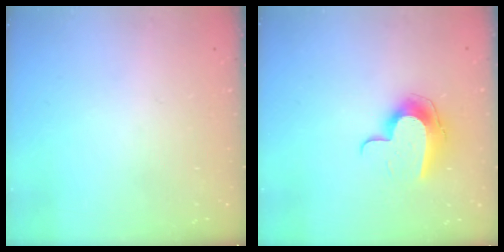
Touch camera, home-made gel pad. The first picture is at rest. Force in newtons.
{"total": 11.2, "press": 11.2, "slide": 0.7}